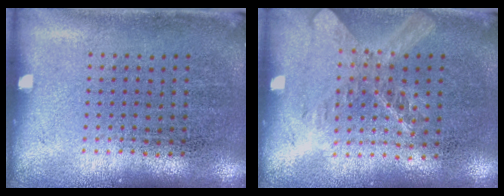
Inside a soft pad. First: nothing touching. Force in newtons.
{"total": 1.5, "press": 1.3, "slide": 0.7}